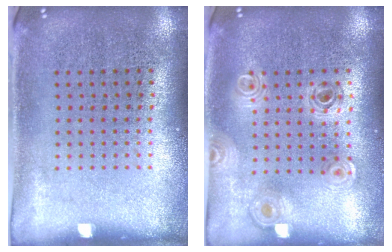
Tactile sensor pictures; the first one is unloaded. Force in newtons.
{"total": 0.8, "press": 0.8, "slide": 0.1}